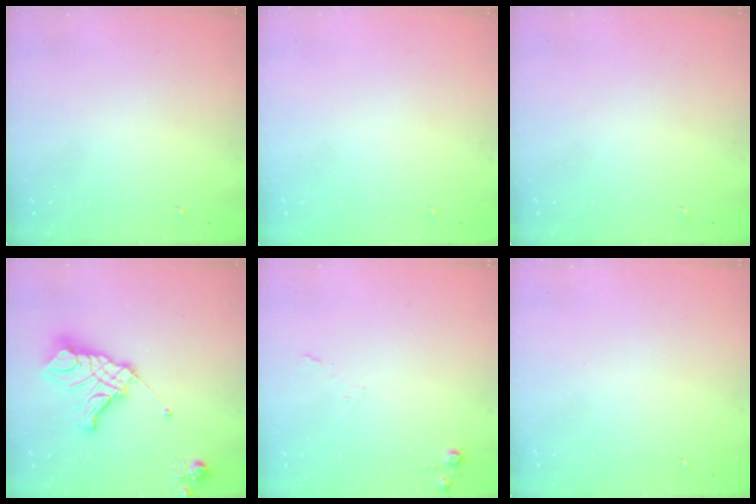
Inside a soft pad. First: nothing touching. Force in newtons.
{"total": 0.0}
{"total": 0.0}
{"total": 17.5, "press": 17.4, "slide": 2.0}
{"total": 6.2, "press": 6.2, "slide": 0.5}
{"total": 0.0}